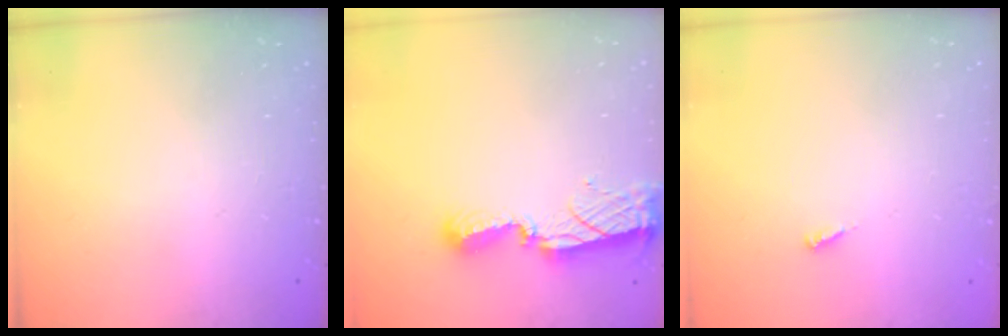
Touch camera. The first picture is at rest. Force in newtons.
{"total": 8.3, "press": 8.3, "slide": 0.4}
{"total": 2.1, "press": 2.1, "slide": 0.1}